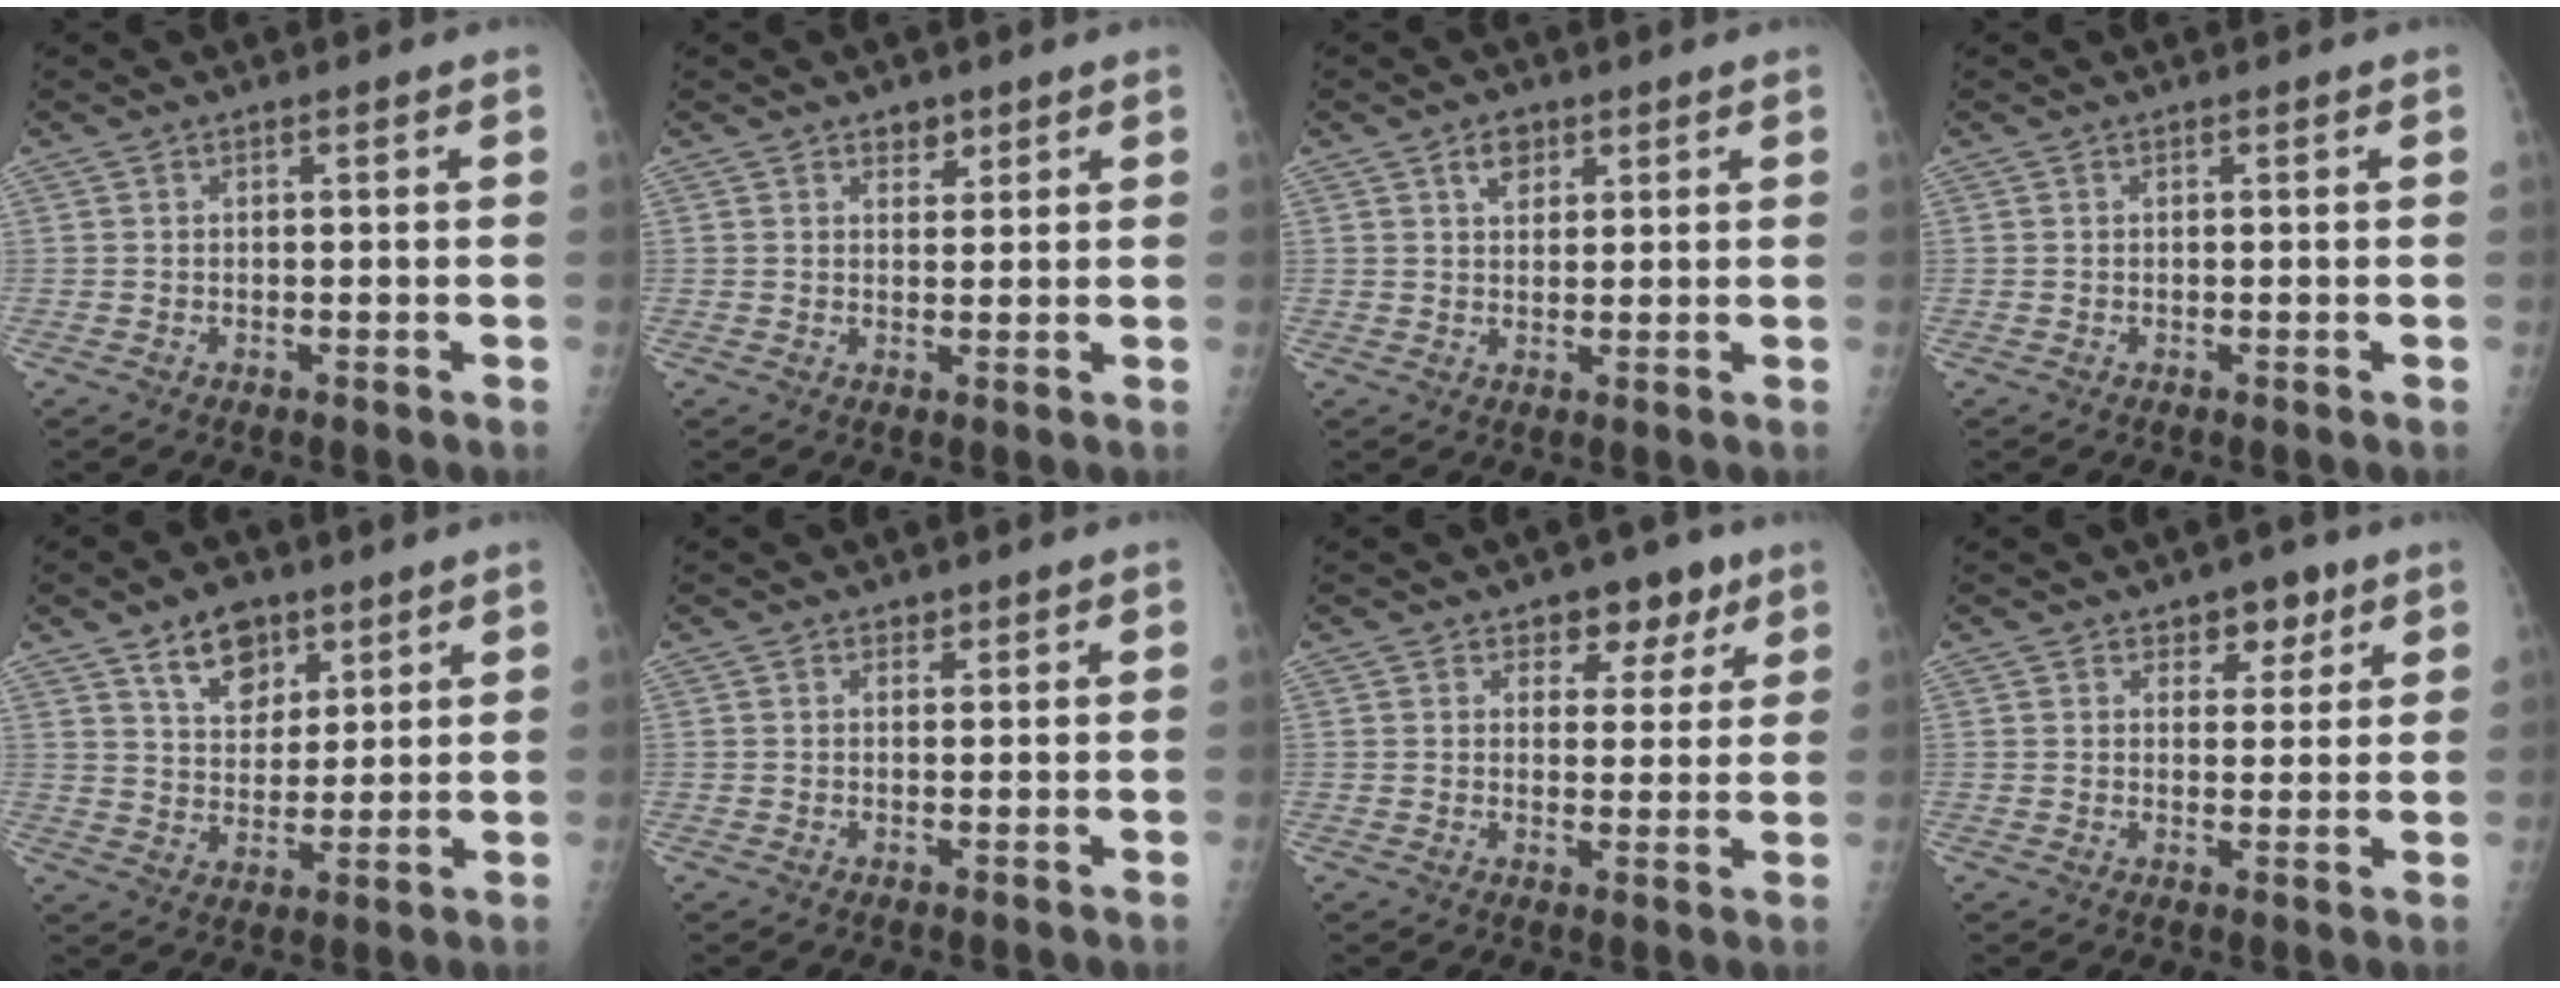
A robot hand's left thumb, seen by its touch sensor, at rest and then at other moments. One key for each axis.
{"total": 2.5, "fx": 1.7, "fy": 1.6, "fz": 0.9, "tx": 0.006, "ty": -0.009, "tz": 0.025}
{"total": 3.6, "fx": 1.9, "fy": 2.4, "fz": 1.8, "tx": -0.014, "ty": -0.010, "tz": 0.032}
{"total": 0.0}
{"total": 8.9, "fx": 5.4, "fy": 5.5, "fz": 4.4, "tx": -0.043, "ty": -0.033, "tz": 0.095}
{"total": 0.9, "fx": 0.7, "fy": 0.6, "fz": 0.2, "tx": 0.010, "ty": -0.005, "tz": 0.008}
{"total": 6.6, "fx": 4.1, "fy": 4.3, "fz": 2.9, "tx": 0.001, "ty": -0.016, "tz": 0.055}
{"total": 5.0, "fx": 3.0, "fy": 3.2, "fz": 2.3, "tx": 0.002, "ty": -0.013, "tz": 0.041}